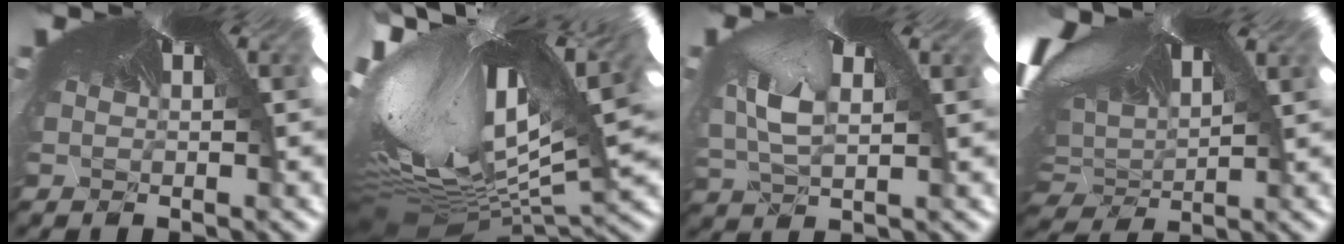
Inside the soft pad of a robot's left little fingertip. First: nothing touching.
{"total": 5.0, "force": [-3.9, 0.4, 3.0], "torque": [-0.122, -0.100, -0.022]}
{"total": 2.8, "force": [-2.0, 2.0, 0.2], "torque": [-0.041, -0.032, -0.001]}
{"total": 2.5, "force": [-1.1, 1.7, 1.4], "torque": [-0.044, -0.042, 0.016]}